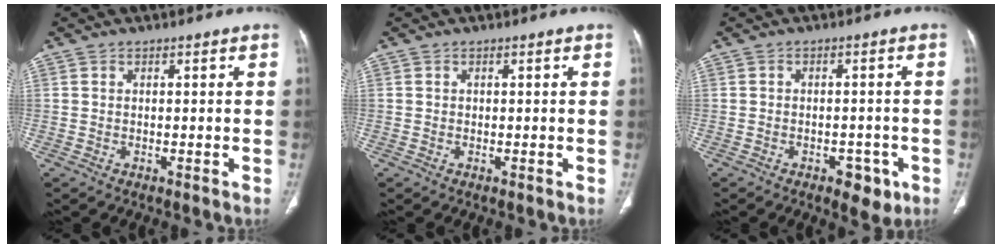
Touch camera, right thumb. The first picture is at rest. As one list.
[{"total": 0.0}, {"total": 5.1, "force": [-2.6, 2.9, 3.4], "torque": [-0.024, 0.010, -0.029]}]